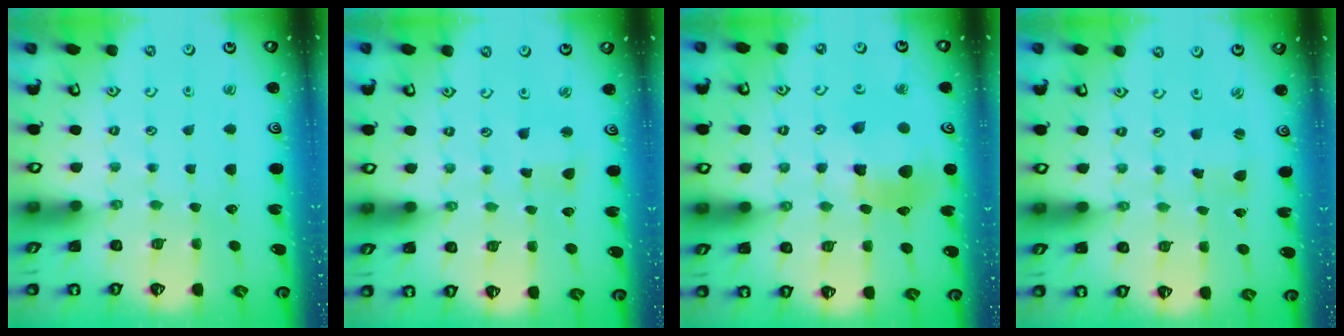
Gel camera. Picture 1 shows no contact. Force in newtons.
{"total": 2.4, "press": 2.4, "slide": 0.4}
{"total": 11.3, "press": 11.2, "slide": 1.5}
{"total": 2.2, "press": 2.2, "slide": 0.2}